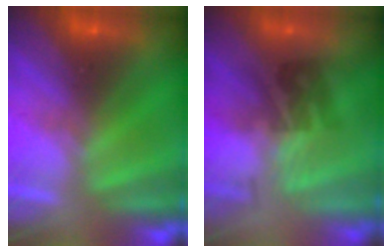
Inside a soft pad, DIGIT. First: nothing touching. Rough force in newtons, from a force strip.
{"total": 2.2}